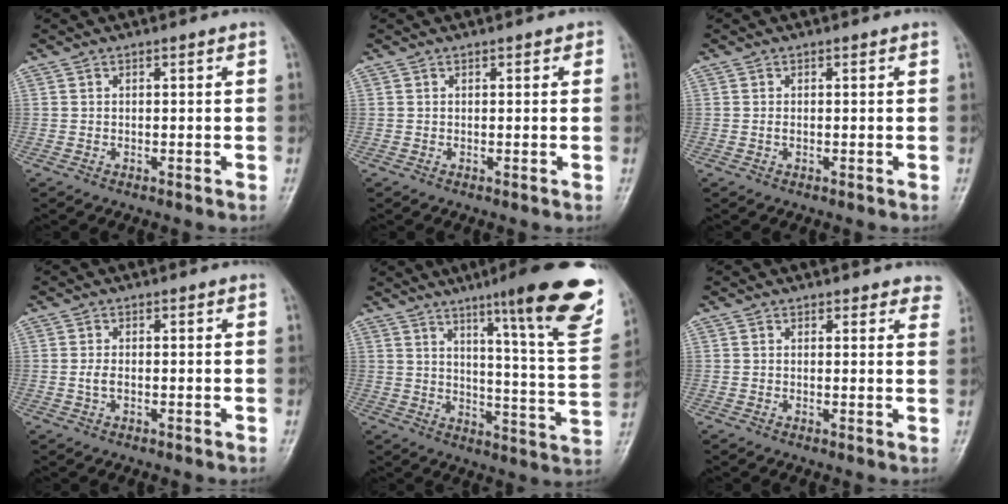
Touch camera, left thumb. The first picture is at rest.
{"total": 1.0, "force": [0.5, 0.8, 0.4], "torque": [0.010, 0.000, 0.001]}
{"total": 0.7, "force": [0.0, 0.5, 0.5], "torque": [-0.010, 0.000, -0.001]}
{"total": 1.7, "force": [-0.2, 1.0, 1.4], "torque": [-0.027, -0.001, -0.006]}
{"total": 22.0, "force": [13.2, 2.8, 17.4], "torque": [-0.207, -0.066, 0.181]}
{"total": 4.6, "force": [4.0, 2.3, 0.6], "torque": [0.042, -0.015, 0.026]}